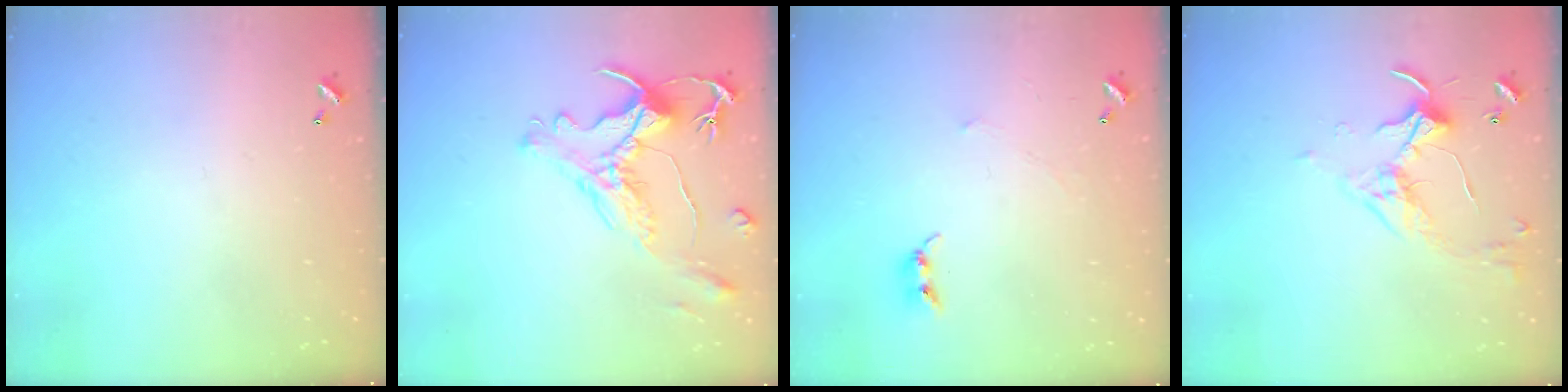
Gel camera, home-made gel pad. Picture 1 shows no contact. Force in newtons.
{"total": 2.8, "press": 2.5, "slide": 1.3}
{"total": 2.4, "press": 2.3, "slide": 0.4}
{"total": 3.3, "press": 3.3, "slide": 0.6}